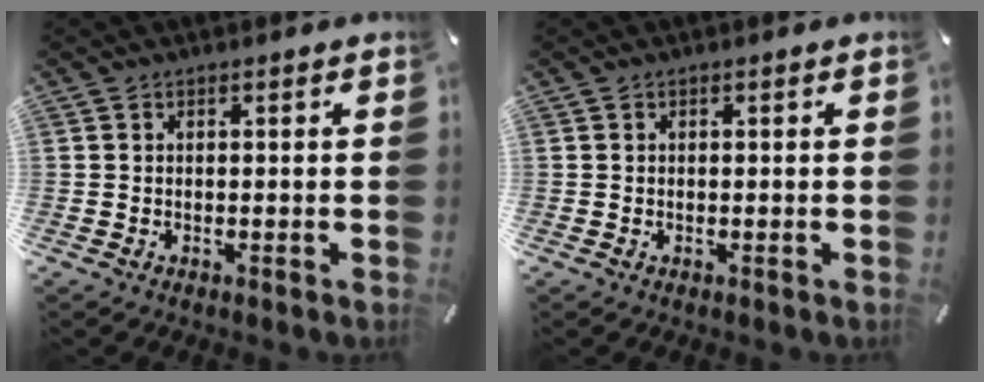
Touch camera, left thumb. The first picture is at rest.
{"total": 0.0}